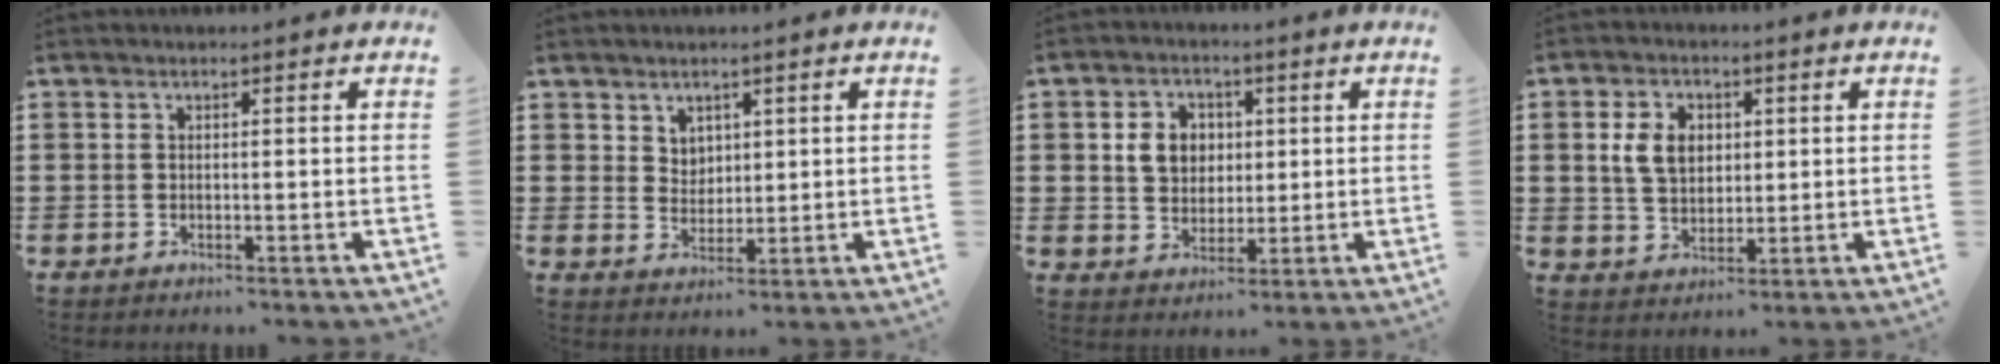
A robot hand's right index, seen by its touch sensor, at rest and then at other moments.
{"total": 4.1, "force": [2.5, 3.2, 0.6], "torque": [-0.020, 0.004, 0.045]}
{"total": 5.7, "force": [1.1, 4.9, 2.7], "torque": [-0.065, 0.014, 0.015]}
{"total": 6.0, "force": [1.3, 4.4, 3.8], "torque": [-0.089, 0.010, 0.017]}